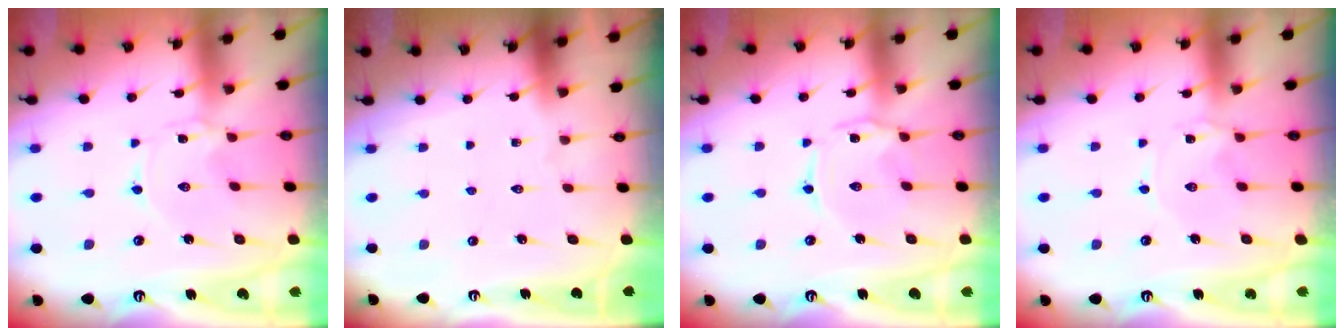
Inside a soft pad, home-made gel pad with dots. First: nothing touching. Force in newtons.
{"total": 0.0}
{"total": 1.5, "press": 1.5, "slide": 0.4}
{"total": 2.6, "press": 2.6, "slide": 0.4}